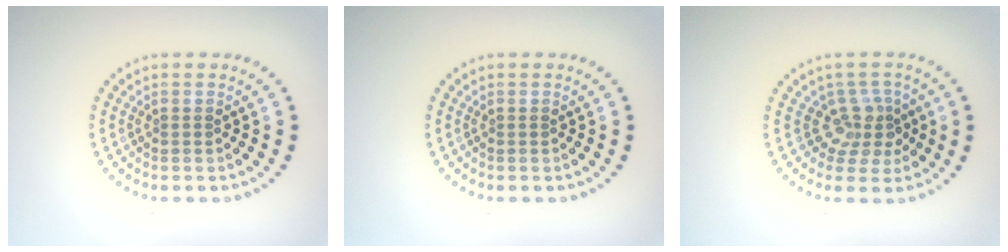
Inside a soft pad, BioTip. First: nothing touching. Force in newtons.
{"total": 0.0}
{"total": 3.0, "press": 2.2, "slide": 2.1}